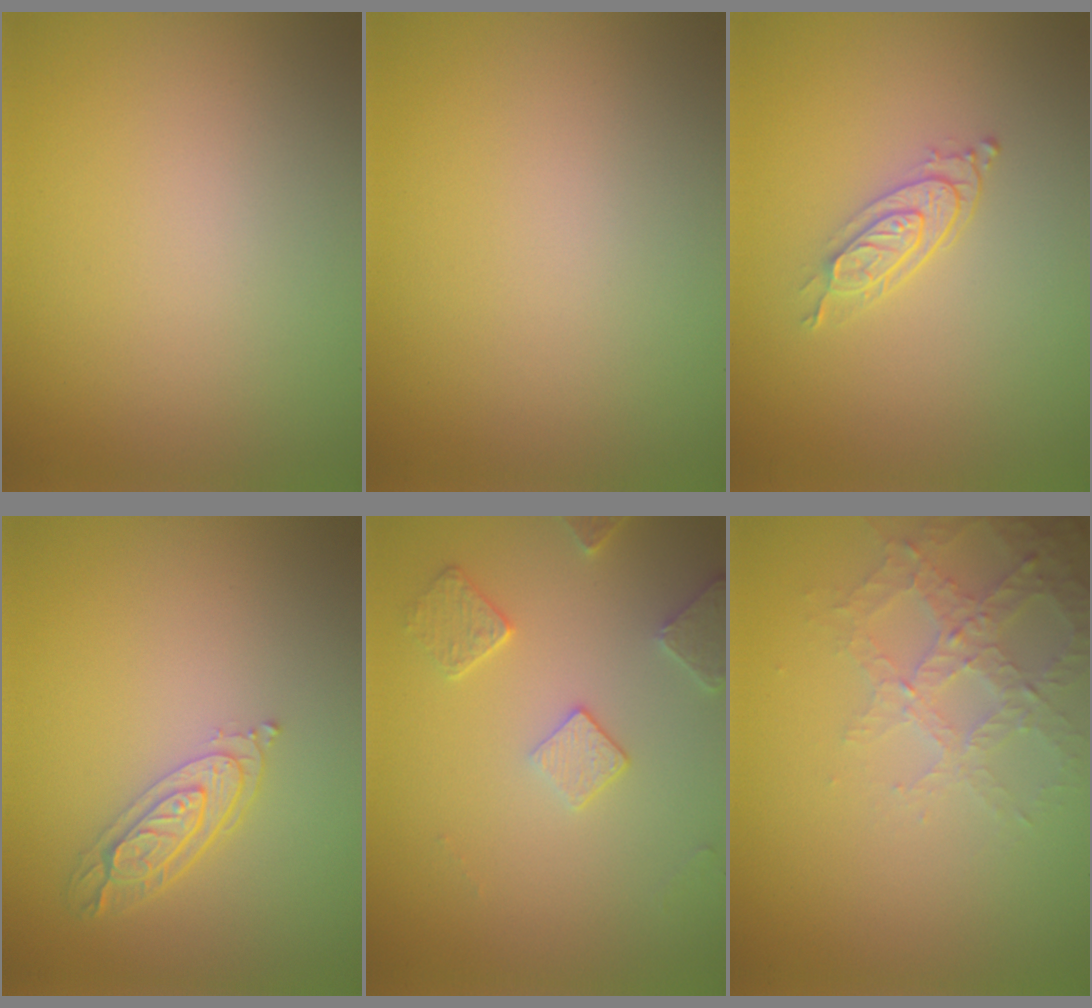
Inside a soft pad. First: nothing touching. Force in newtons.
{"total": 0.0}
{"total": 2.7, "press": 2.1, "slide": 1.6}
{"total": 3.6, "press": 3.1, "slide": 1.8}
{"total": 2.8, "press": 2.7, "slide": 0.6}
{"total": 3.7, "press": 3.5, "slide": 1.1}